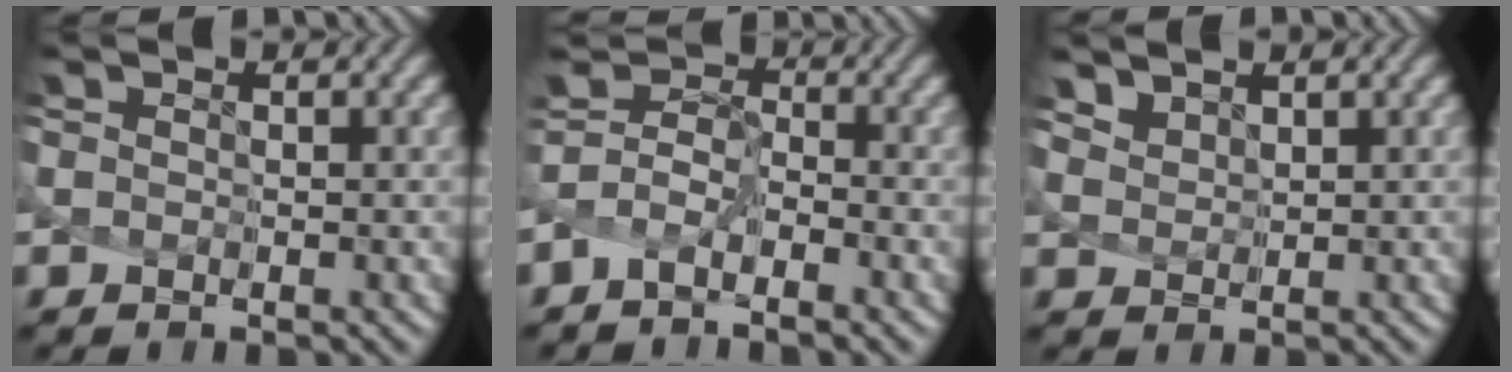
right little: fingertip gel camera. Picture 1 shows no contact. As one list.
[{"total": 1.7, "force": [-1.6, 0.3, 0.7], "torque": [-0.017, -0.002, -0.037]}, {"total": 3.9, "force": [2.6, 2.4, 1.7], "torque": [-0.051, 0.017, 0.037]}]